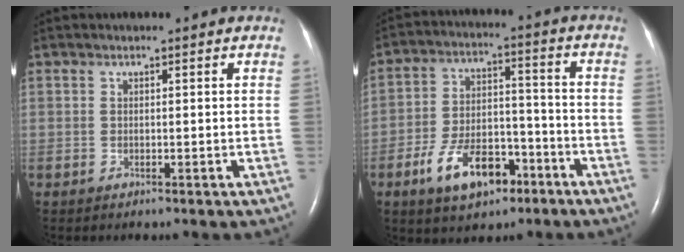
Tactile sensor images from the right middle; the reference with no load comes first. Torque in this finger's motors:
{"motor_torque": [1.28, -0.86, 0.27, 0.14]}